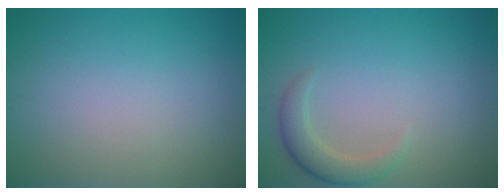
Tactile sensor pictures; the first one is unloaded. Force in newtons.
{"total": 2.6, "press": 2.6, "slide": 0.1}